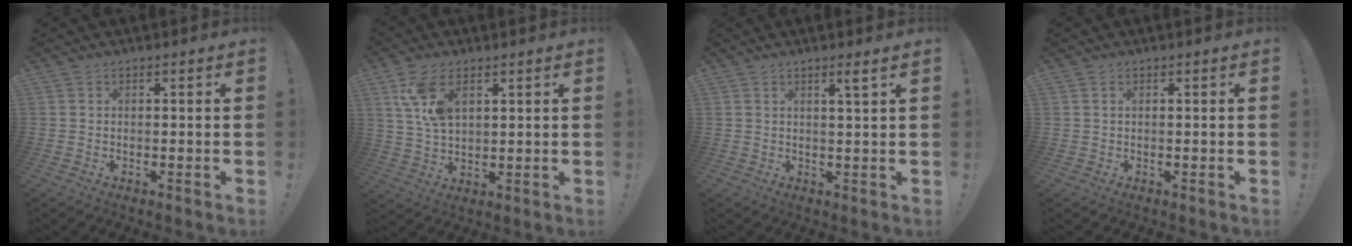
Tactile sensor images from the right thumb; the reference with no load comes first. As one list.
[{"total": 10.0, "force": [4.8, 5.5, 6.9], "torque": [-0.124, -0.015, 0.090]}, {"total": 3.2, "force": [1.7, -0.5, 2.7], "torque": [-0.047, -0.006, 0.024]}, {"total": 0.6, "force": [0.4, 0.1, 0.5], "torque": [-0.011, 0.001, 0.007]}]